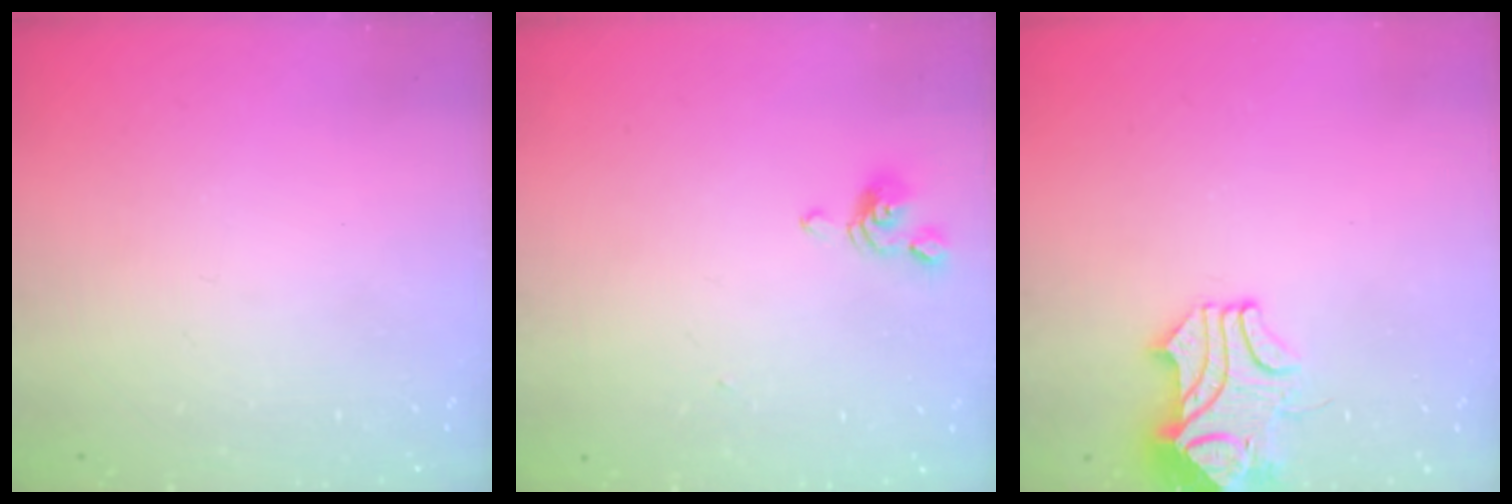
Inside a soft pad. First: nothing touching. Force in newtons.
{"total": 0.8, "press": 0.6, "slide": 0.5}
{"total": 4.3, "press": 4.1, "slide": 1.3}